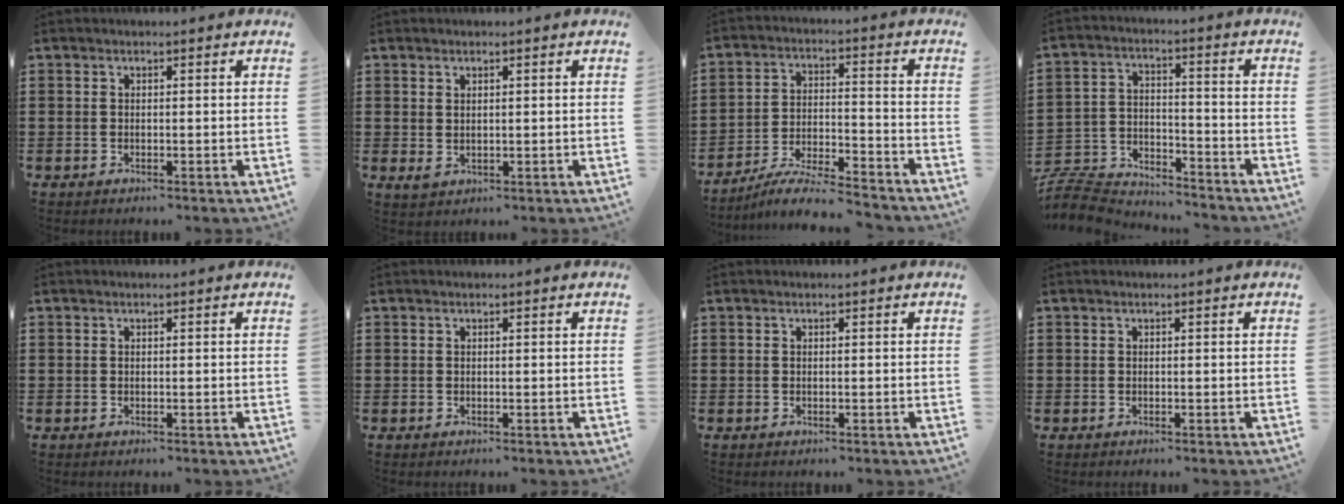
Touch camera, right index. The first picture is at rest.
{"total": 1.5, "force": [0.9, 0.7, 1.0], "torque": [-0.021, -0.002, 0.019]}
{"total": 6.8, "force": [-6.4, 0.2, 2.3], "torque": [-0.044, 0.006, -0.123]}
{"total": 7.7, "force": [-7.5, 1.7, 1.0], "torque": [-0.033, 0.017, -0.152]}
{"total": 0.0}
{"total": 0.0}
{"total": 0.0}
{"total": 0.0}